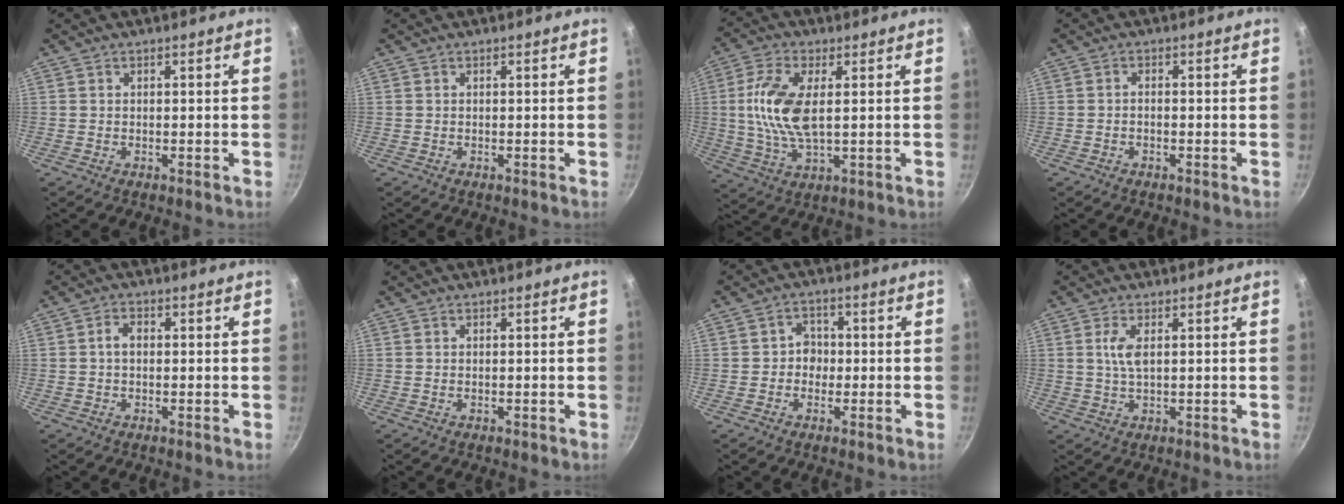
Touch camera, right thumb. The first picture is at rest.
{"total": 0.0}
{"total": 11.6, "force": [1.5, 5.1, 10.3], "torque": [-0.214, 0.001, 0.028]}
{"total": 1.1, "force": [-0.6, 0.5, 0.8], "torque": [-0.018, 0.009, -0.014]}
{"total": 2.5, "force": [0.0, 1.7, 1.9], "torque": [-0.028, 0.009, -0.002]}
{"total": 0.0}
{"total": 4.0, "force": [-0.5, 3.5, 1.8], "torque": [0.002, 0.007, -0.013]}
{"total": 3.8, "force": [0.9, 1.4, 3.4], "torque": [-0.072, 0.000, 0.019]}